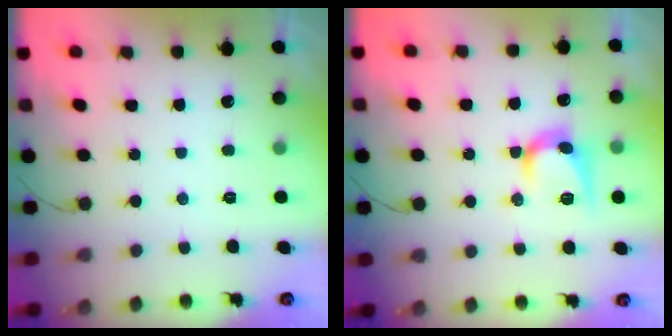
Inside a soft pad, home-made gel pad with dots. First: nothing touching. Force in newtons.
{"total": 10.3, "press": 10.3, "slide": 0.7}